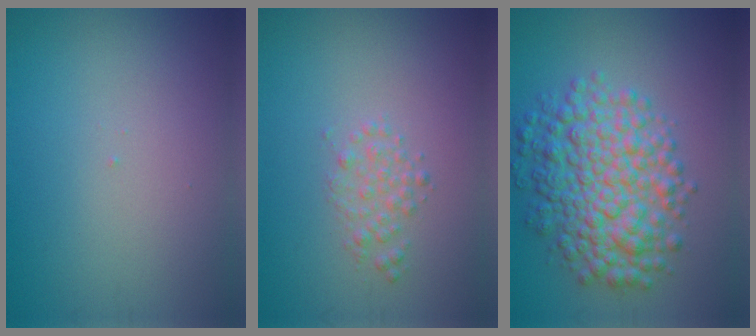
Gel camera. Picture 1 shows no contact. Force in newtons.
{"total": 1.6, "press": 1.6, "slide": 0.1}
{"total": 8.0, "press": 8.0, "slide": 0.1}